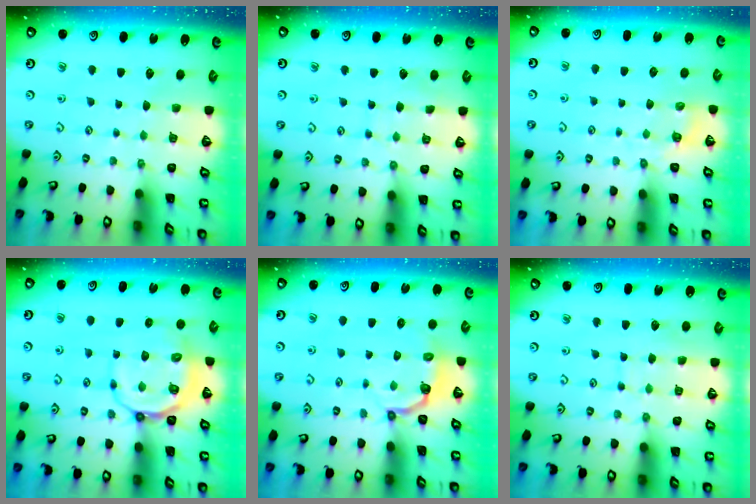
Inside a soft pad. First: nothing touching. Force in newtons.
{"total": 3.9, "press": 3.9, "slide": 0.3}
{"total": 2.3, "press": 1.5, "slide": 1.7}
{"total": 9.8, "press": 9.5, "slide": 2.4}
{"total": 3.3, "press": 1.9, "slide": 2.7}
{"total": 6.6, "press": 6.5, "slide": 0.5}